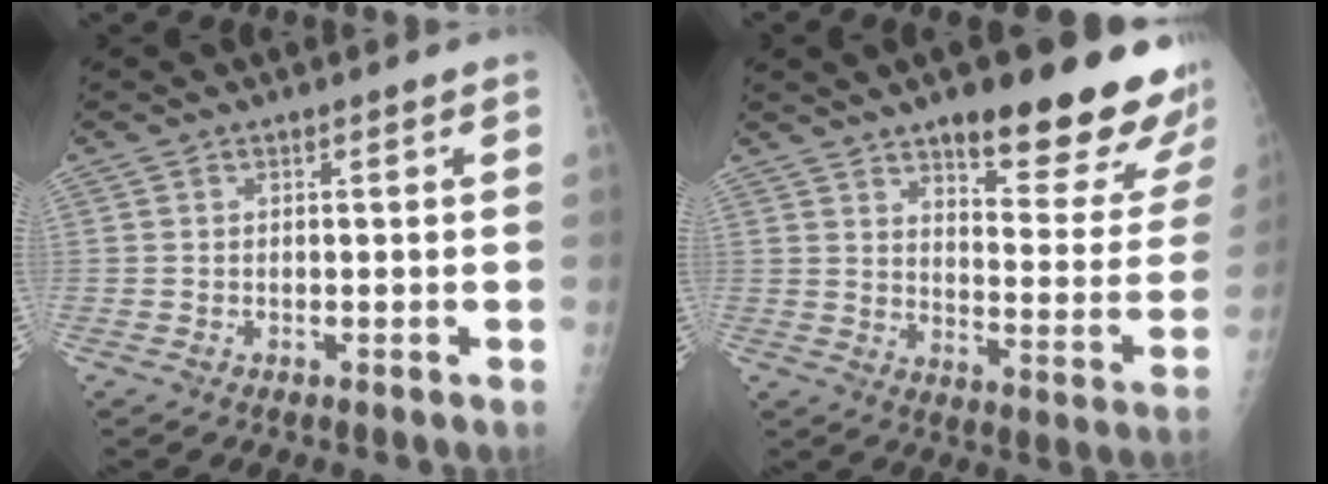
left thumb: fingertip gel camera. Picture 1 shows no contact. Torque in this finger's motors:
{"motor_torque": [0.61, 0.30, 0.09, -0.39, 0.12]}